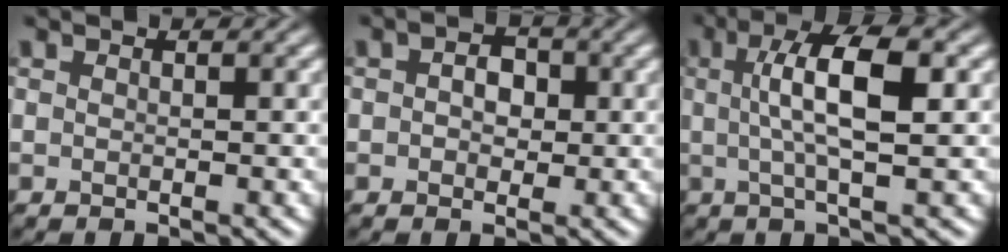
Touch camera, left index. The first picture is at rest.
{"total": 2.7, "force": [0.4, 2.0, 1.8], "torque": [-0.020, 0.004, -0.007]}
{"total": 6.1, "force": [1.0, 1.5, 5.8], "torque": [-0.097, 0.010, 0.015]}